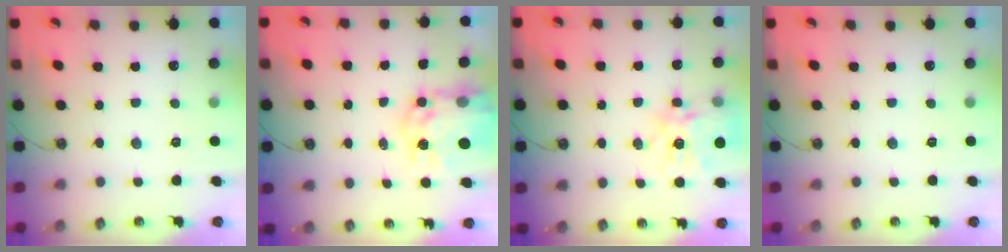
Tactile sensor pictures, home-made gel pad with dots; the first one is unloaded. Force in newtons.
{"total": 10.6, "press": 10.5, "slide": 0.8}
{"total": 15.4, "press": 15.3, "slide": 1.3}
{"total": 0.0}